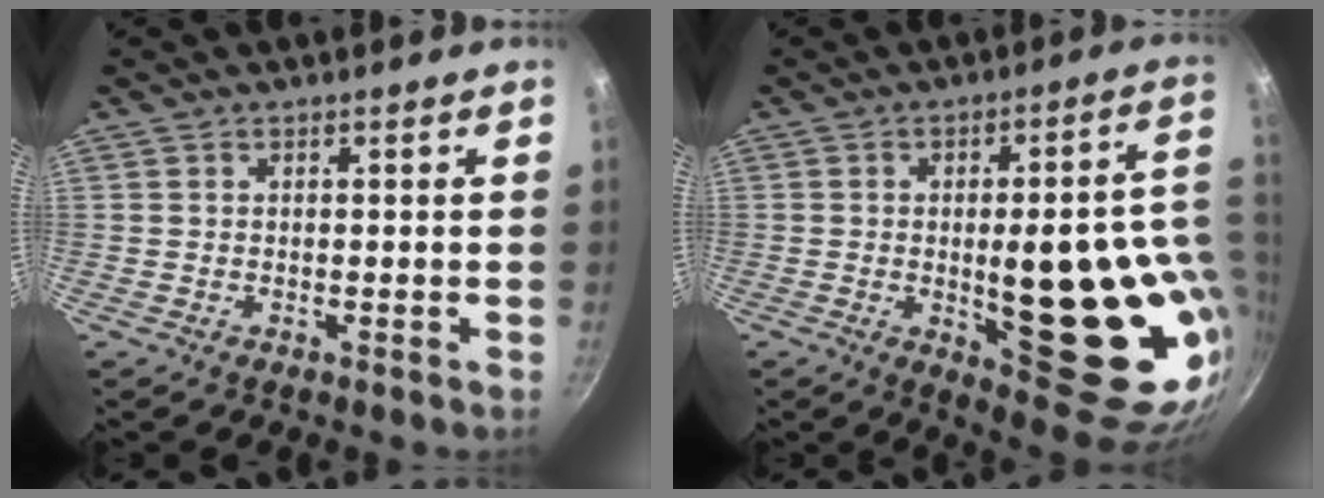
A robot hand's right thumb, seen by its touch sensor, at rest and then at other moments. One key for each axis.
{"total": 27.1, "fx": -2.5, "fy": 9.9, "fz": 25.1, "tx": -0.277, "ty": -0.008, "tz": -0.016}